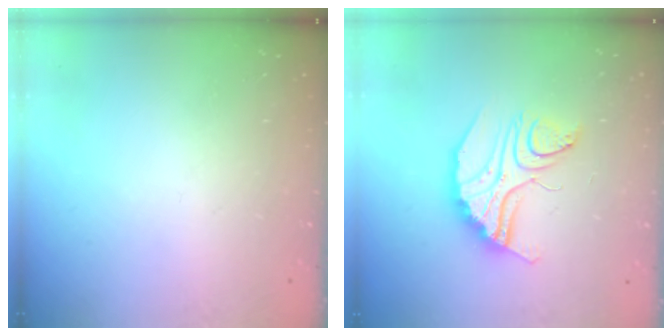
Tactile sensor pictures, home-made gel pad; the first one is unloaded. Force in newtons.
{"total": 12.2, "press": 12.2, "slide": 1.0}